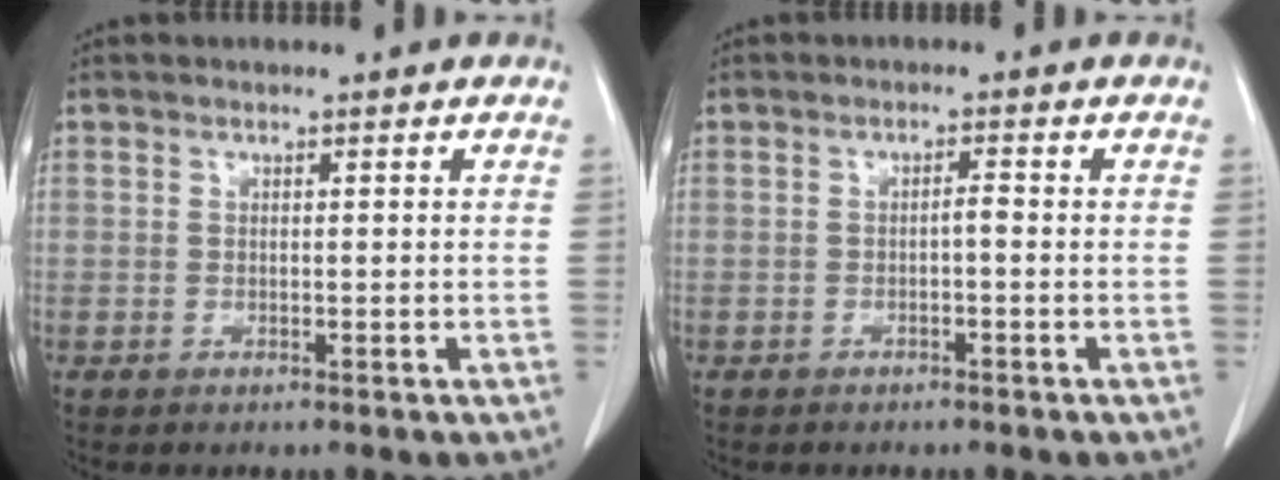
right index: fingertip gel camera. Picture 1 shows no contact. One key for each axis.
{"total": 1.3, "fx": -0.4, "fy": 0.2, "fz": 1.2, "tx": -0.020, "ty": 0.004, "tz": -0.006}